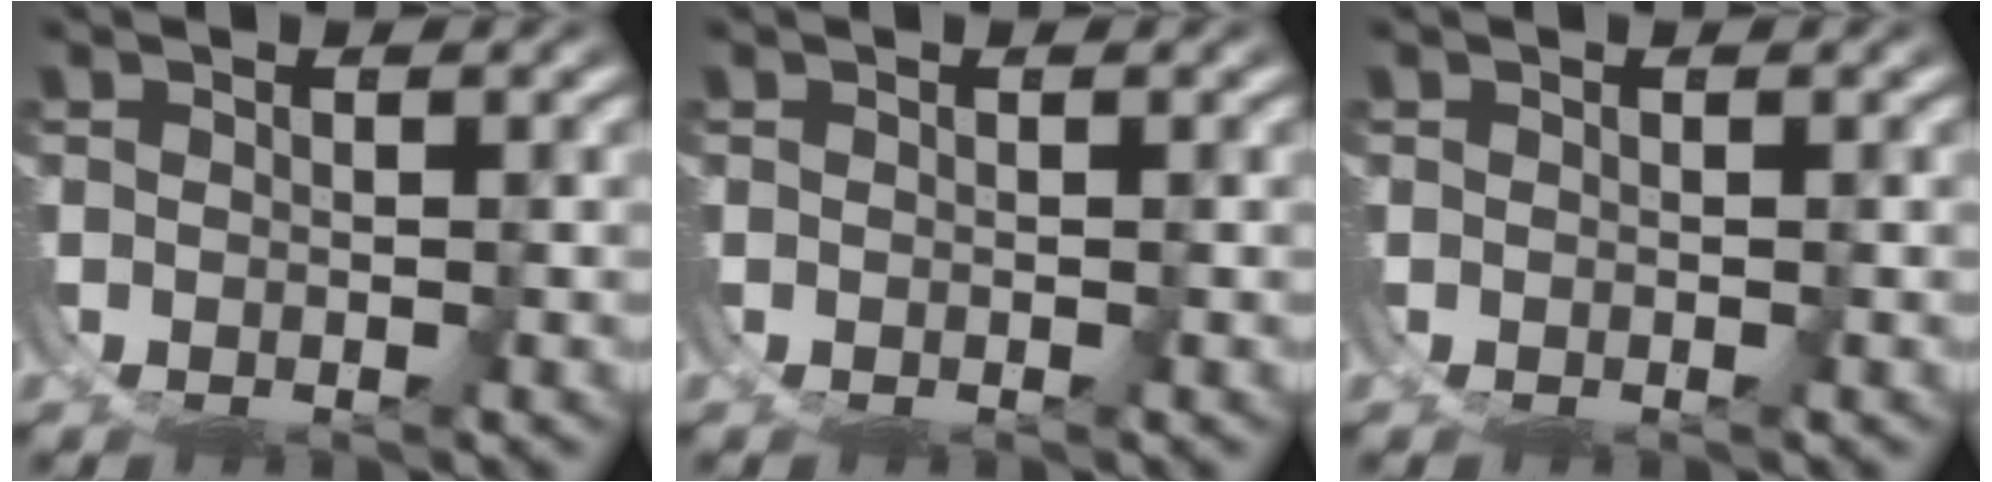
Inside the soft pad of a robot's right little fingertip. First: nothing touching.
{"total": 0.0}
{"total": 0.0}